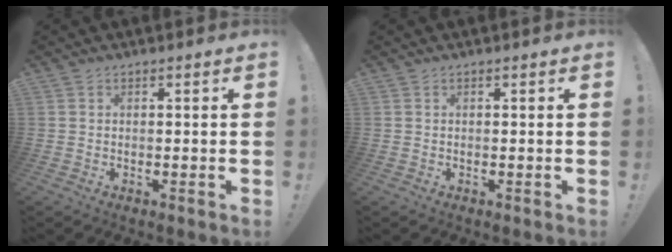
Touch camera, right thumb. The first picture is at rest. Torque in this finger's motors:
{"motor_torque": [0.10, -0.05, 0.61, 0.01, -0.06]}